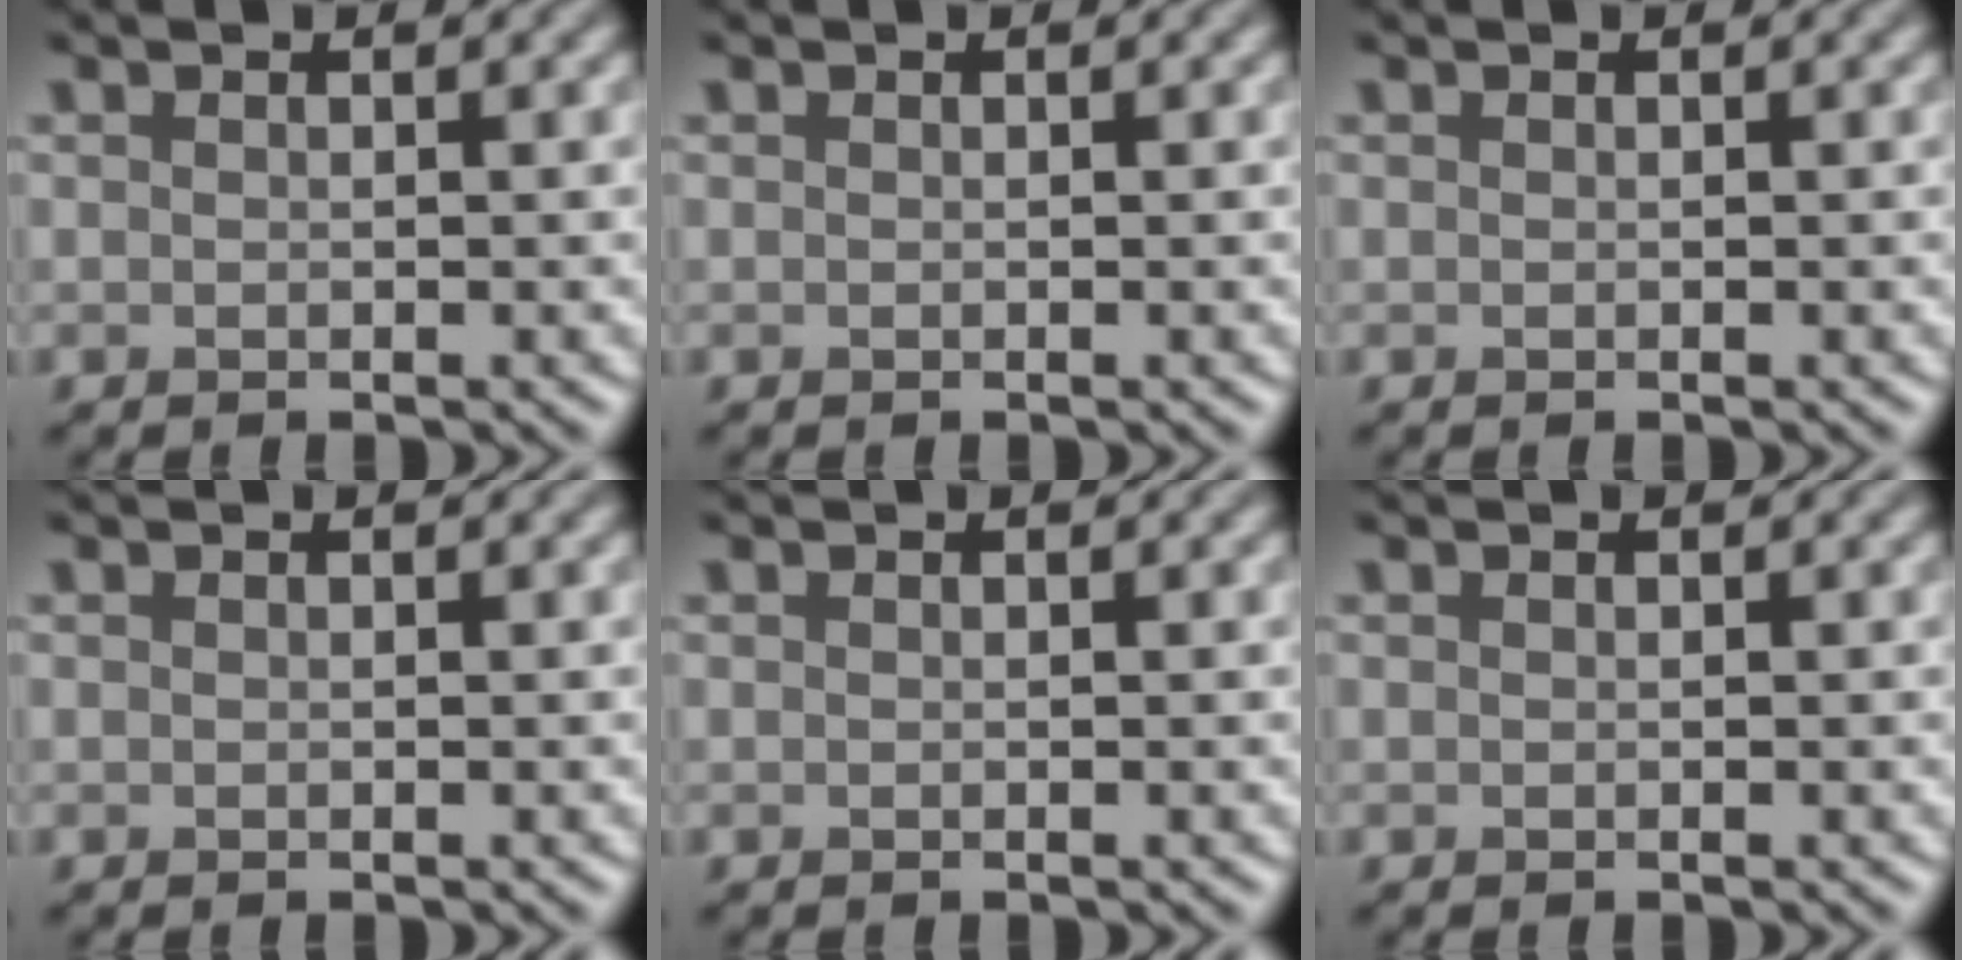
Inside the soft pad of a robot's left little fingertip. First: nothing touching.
{"total": 0.0}
{"total": 0.0}
{"total": 0.0}
{"total": 0.0}
{"total": 0.0}